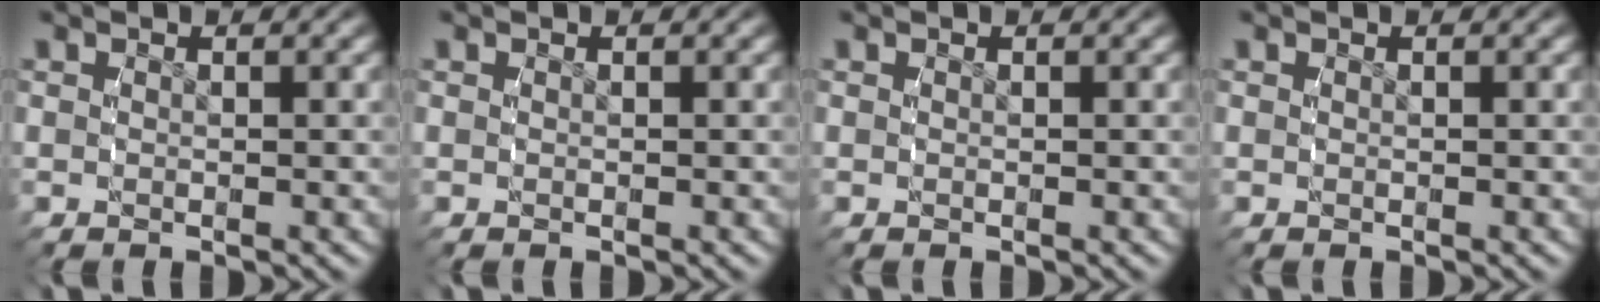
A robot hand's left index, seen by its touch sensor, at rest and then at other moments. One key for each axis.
{"total": 0.0}
{"total": 0.0}
{"total": 0.0}